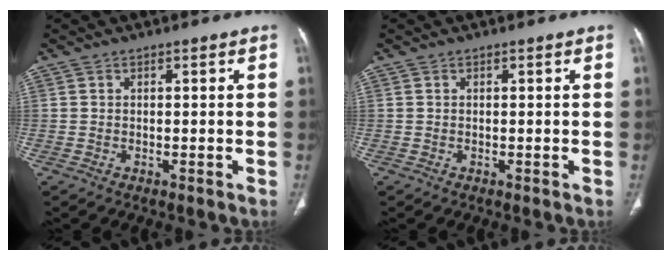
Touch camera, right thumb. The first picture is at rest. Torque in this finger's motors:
{"motor_torque": [0.00, 0.00, 0.01, -0.01, 0.01]}